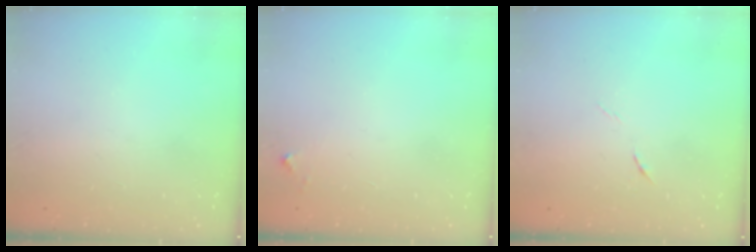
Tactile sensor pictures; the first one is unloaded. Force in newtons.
{"total": 2.8, "press": 2.8, "slide": 0.2}
{"total": 4.4, "press": 4.2, "slide": 1.3}